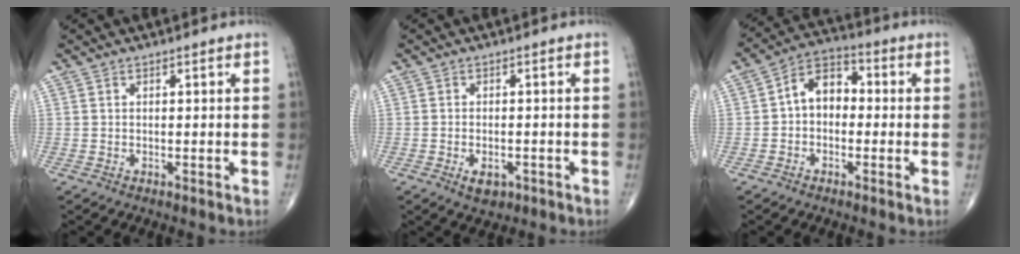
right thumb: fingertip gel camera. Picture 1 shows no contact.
{"total": 3.3, "force": [-1.5, 1.9, 2.2], "torque": [-0.030, 0.002, -0.020]}
{"total": 8.1, "force": [-0.2, 5.8, 5.7], "torque": [-0.067, 0.031, -0.020]}